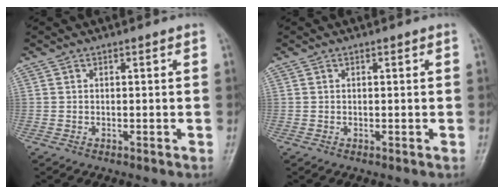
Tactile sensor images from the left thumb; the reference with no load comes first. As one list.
[{"total": 0.0}]